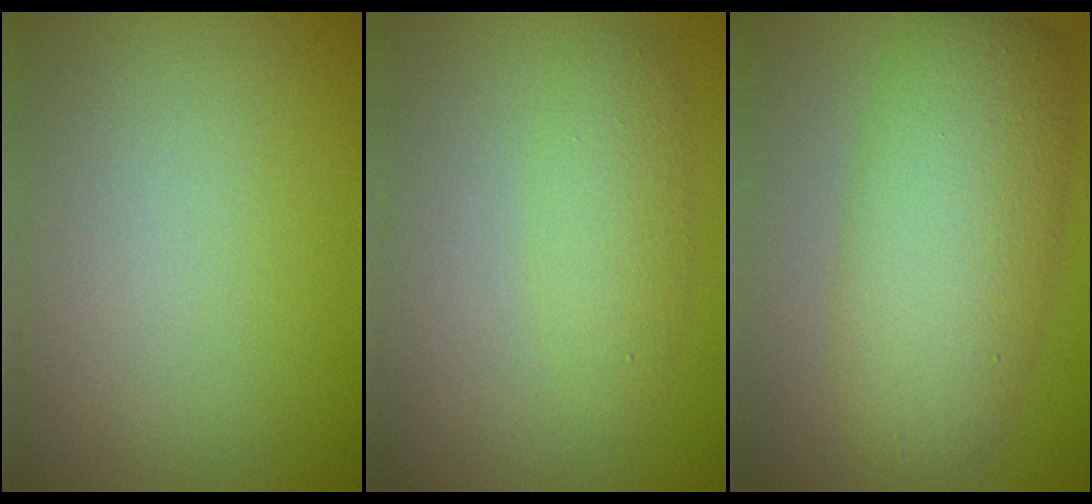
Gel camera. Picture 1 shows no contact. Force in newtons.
{"total": 2.5, "press": 2.5, "slide": 0.2}
{"total": 7.5, "press": 7.5, "slide": 0.2}